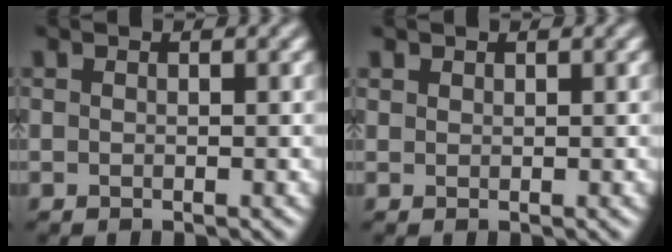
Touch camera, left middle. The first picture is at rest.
{"total": 0.5, "force": [0.3, 0.0, -0.5], "torque": [0.014, 0.006, 0.008]}